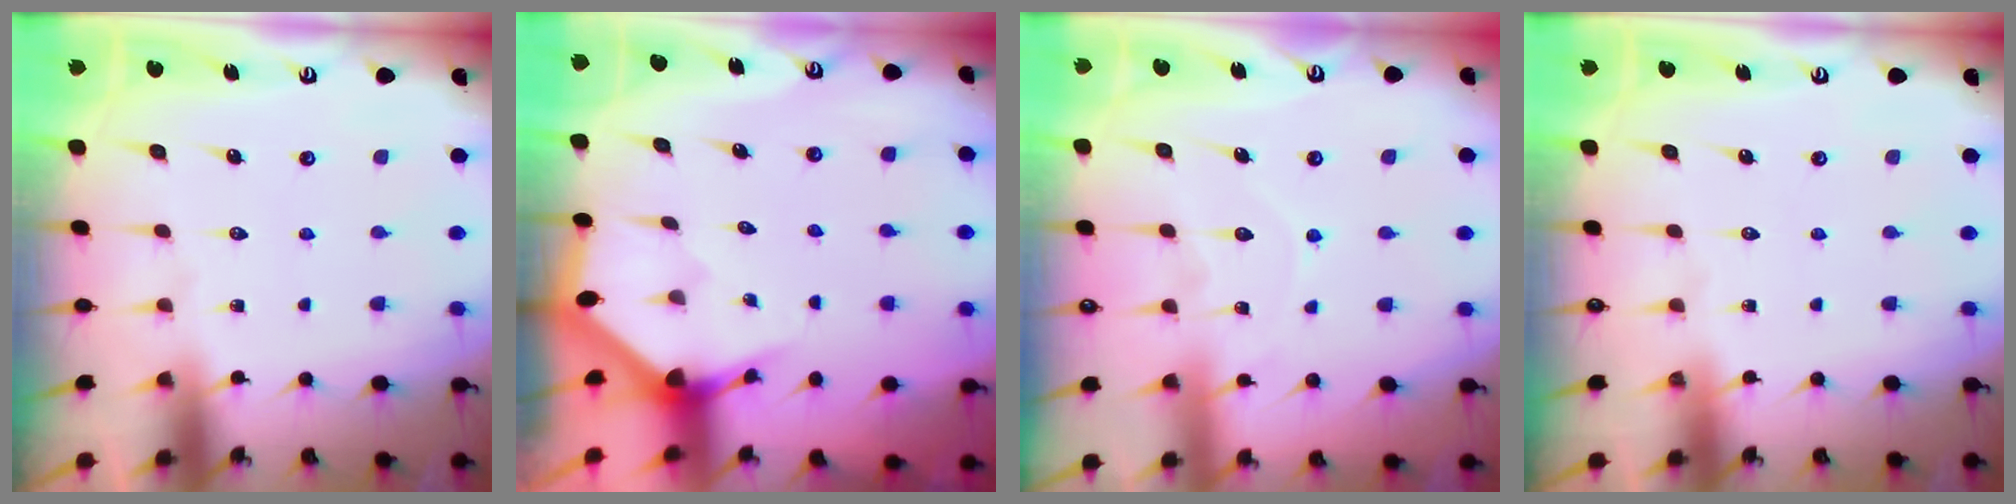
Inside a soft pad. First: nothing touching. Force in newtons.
{"total": 2.9, "press": 2.9, "slide": 0.2}
{"total": 7.7, "press": 7.6, "slide": 0.7}
{"total": 0.0}